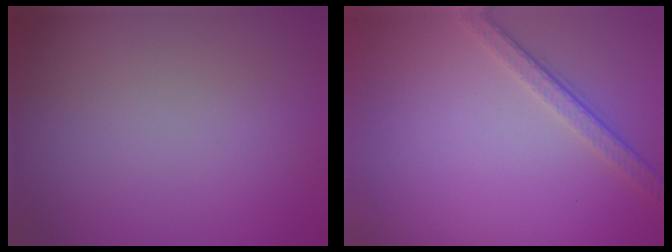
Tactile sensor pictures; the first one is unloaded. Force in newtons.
{"total": 3.1, "press": 2.3, "slide": 2.1}